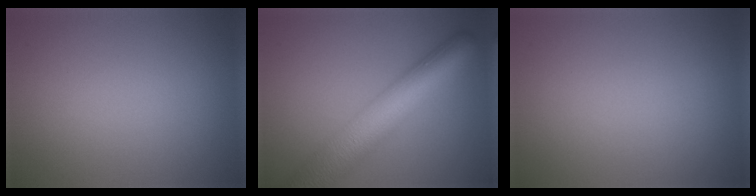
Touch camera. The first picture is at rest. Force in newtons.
{"total": 9.1, "press": 9.1, "slide": 0.2}
{"total": 0.0}